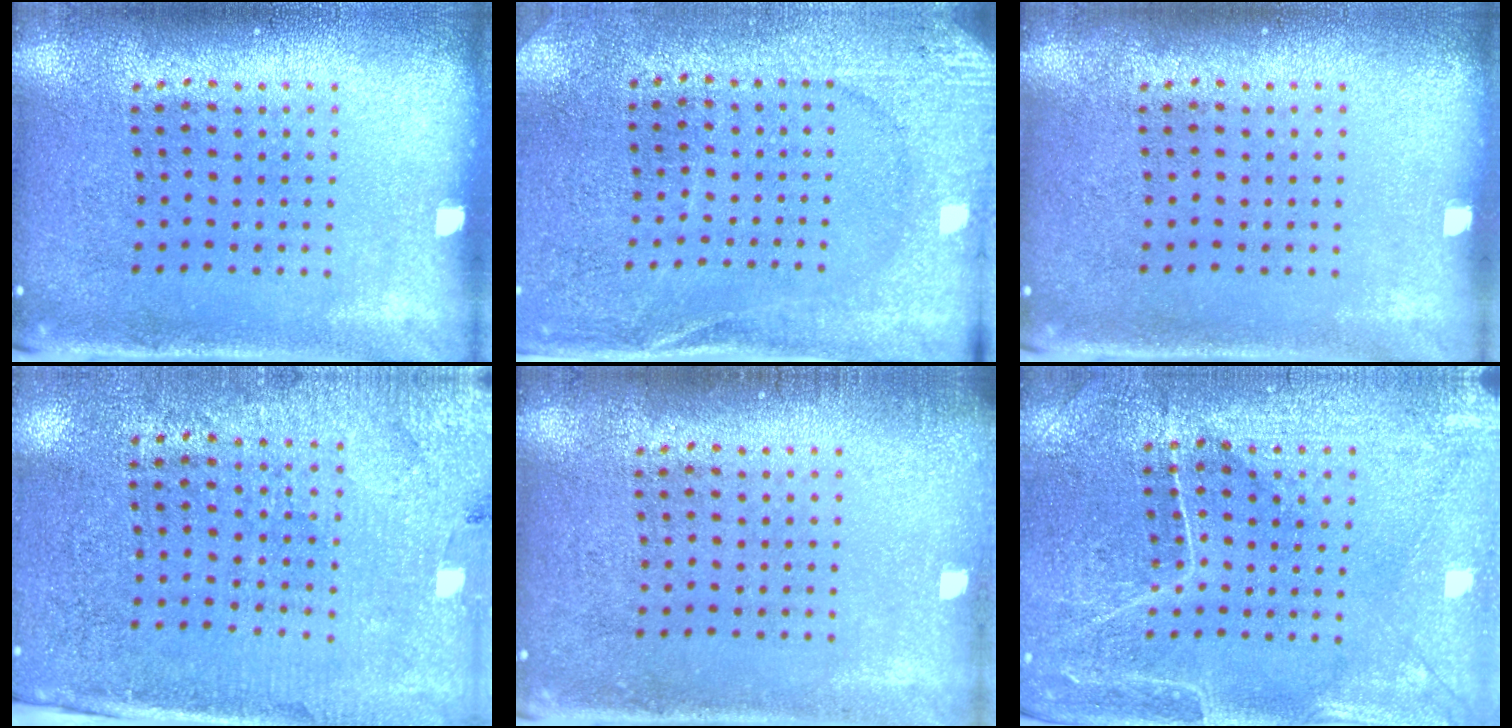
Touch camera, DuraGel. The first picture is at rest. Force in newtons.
{"total": 2.6, "press": 2.5, "slide": 0.5}
{"total": 0.0}
{"total": 3.1, "press": 2.9, "slide": 1.1}
{"total": 0.8, "press": 0.8, "slide": 0.0}
{"total": 0.8, "press": 0.7, "slide": 0.4}